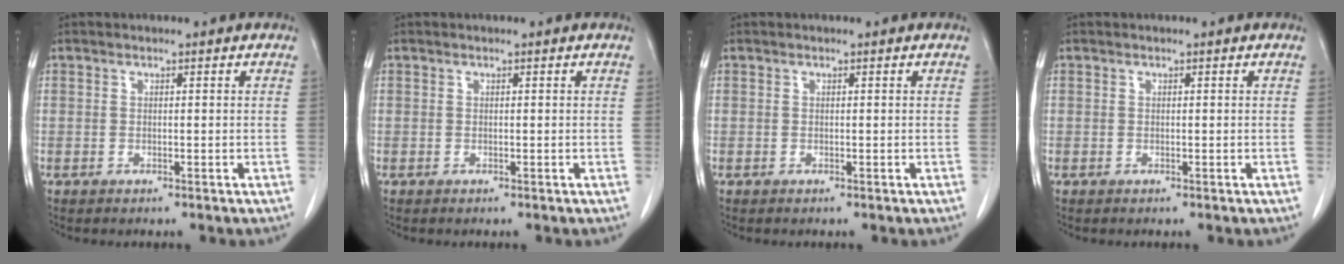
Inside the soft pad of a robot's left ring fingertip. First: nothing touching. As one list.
[{"total": 0.0}, {"total": 0.0}, {"total": 0.0}]